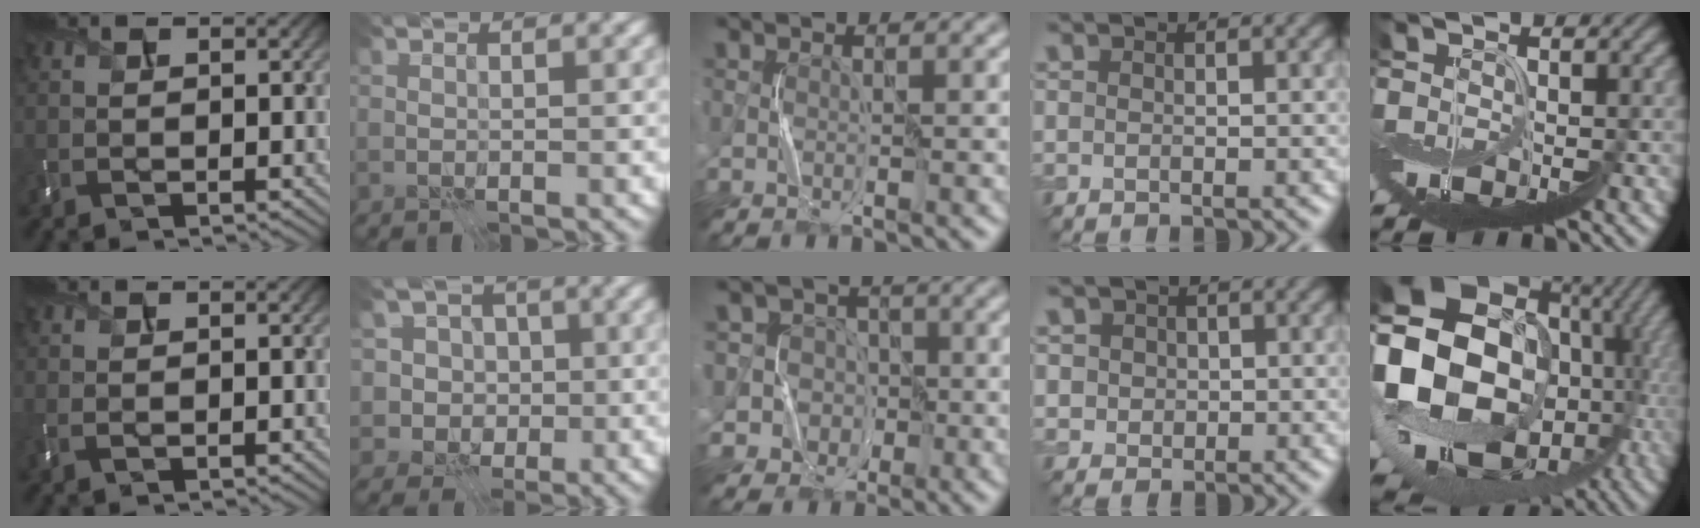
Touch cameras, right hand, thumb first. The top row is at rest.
{"thumb": {"total": 0.9, "force": [0.5, 0.3, 0.7], "torque": [-0.022, 0.003, 0.009]}, "index": {"total": 5.3, "force": [1.1, 4.9, 1.8], "torque": [-0.010, 0.006, -0.001]}, "middle": {"total": 6.0, "force": [-1.2, 5.8, 0.8], "torque": [-0.007, 0.025, -0.052]}, "ring": {"total": 2.6, "force": [0.8, 2.3, 1.0], "torque": [-0.012, 0.010, 0.014]}, "little": {"total": 15.0, "force": [-0.4, 12.9, 7.6], "torque": [-0.142, 0.006, -0.018]}}